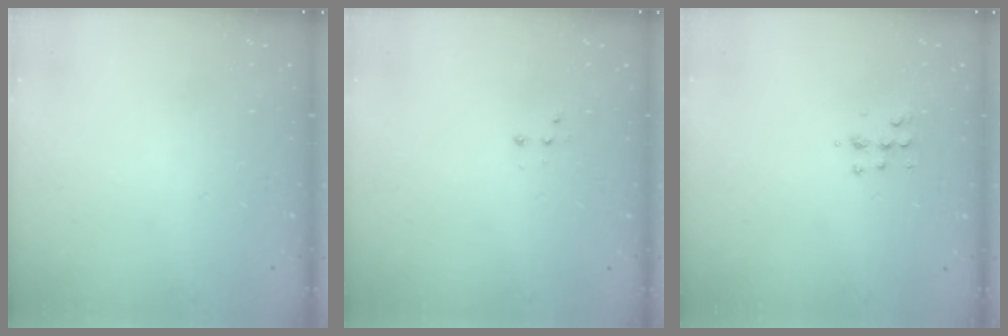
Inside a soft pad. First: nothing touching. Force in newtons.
{"total": 2.8, "press": 2.7, "slide": 0.7}
{"total": 5.4, "press": 5.3, "slide": 0.7}